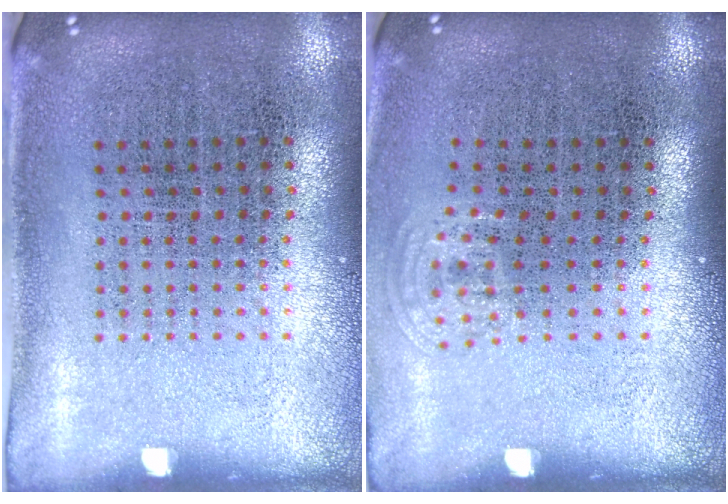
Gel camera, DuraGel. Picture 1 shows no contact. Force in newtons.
{"total": 0.8, "press": 0.5, "slide": 0.6}